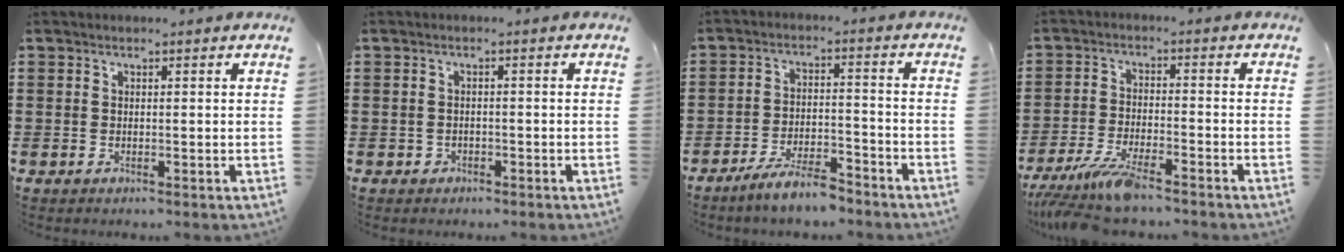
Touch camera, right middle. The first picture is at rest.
{"total": 1.1, "force": [-0.8, 0.8, 0.1], "torque": [-0.005, 0.002, -0.019]}
{"total": 6.4, "force": [-5.6, 0.9, 3.0], "torque": [-0.066, -0.004, -0.109]}
{"total": 7.0, "force": [-5.7, 0.7, 4.0], "torque": [-0.101, -0.017, -0.112]}